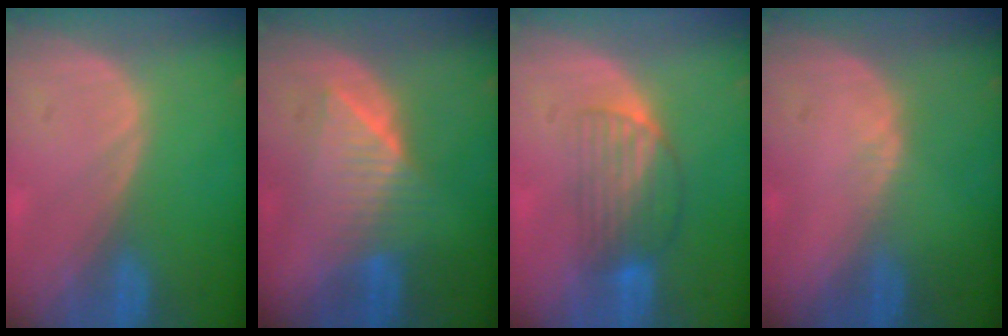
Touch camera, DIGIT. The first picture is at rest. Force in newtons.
{"total": 6.4, "press": 6.3, "slide": 1.1}
{"total": 6.6, "press": 5.6, "slide": 3.4}
{"total": 1.0, "press": 0.7, "slide": 0.6}